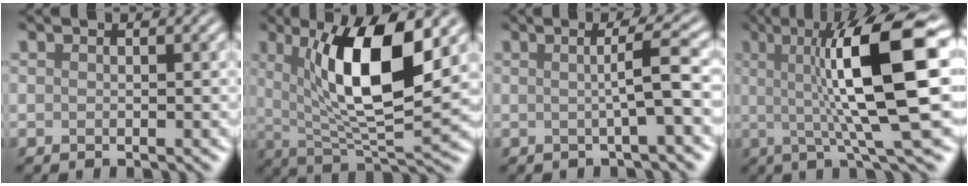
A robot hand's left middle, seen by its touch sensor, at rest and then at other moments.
{"total": 10.1, "force": [3.0, 2.9, 9.1], "torque": [-0.146, -0.014, 0.058]}
{"total": 3.5, "force": [0.0, 0.5, 3.5], "torque": [-0.055, 0.005, -0.007]}
{"total": 12.3, "force": [1.8, 2.5, 11.9], "torque": [-0.163, 0.011, 0.028]}